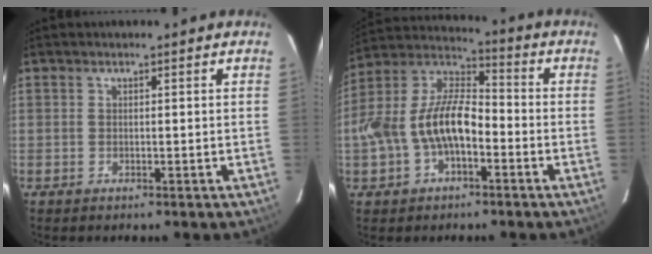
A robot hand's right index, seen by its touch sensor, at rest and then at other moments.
{"total": 14.7, "force": [-3.9, 8.0, 11.7], "torque": [-0.237, 0.015, -0.072]}